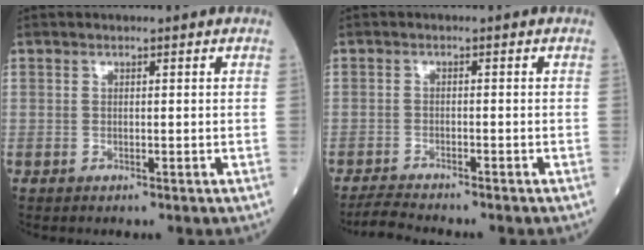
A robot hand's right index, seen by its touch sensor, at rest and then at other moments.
{"total": 3.3, "force": [-3.2, -0.7, 0.6], "torque": [-0.018, -0.017, -0.058]}